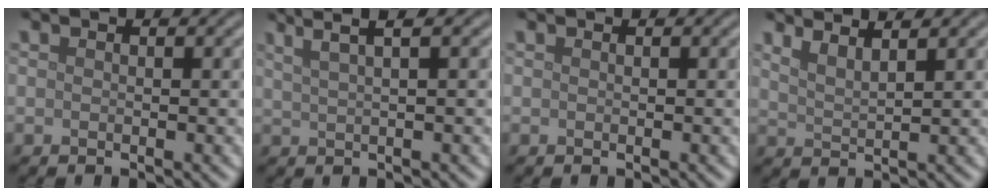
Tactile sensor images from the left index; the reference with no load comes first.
{"total": 5.0, "force": [3.4, 1.5, 3.4], "torque": [-0.042, 0.022, 0.023]}
{"total": 0.0}
{"total": 2.8, "force": [2.3, 0.6, 1.5], "torque": [-0.021, 0.008, 0.037]}